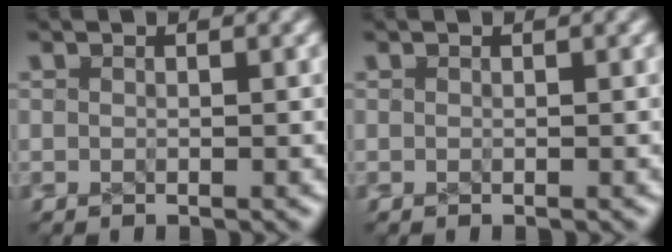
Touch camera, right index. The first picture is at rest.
{"total": 0.0}